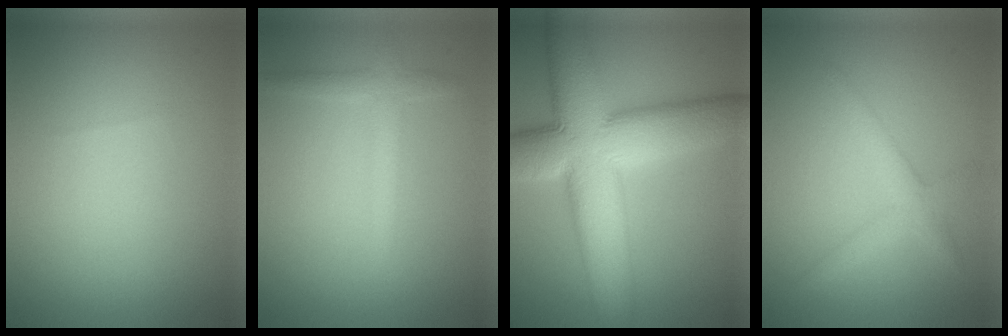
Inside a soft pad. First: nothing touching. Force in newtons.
{"total": 2.1, "press": 2.1, "slide": 0.2}
{"total": 13.9, "press": 13.9, "slide": 0.7}
{"total": 2.4, "press": 2.4, "slide": 0.2}